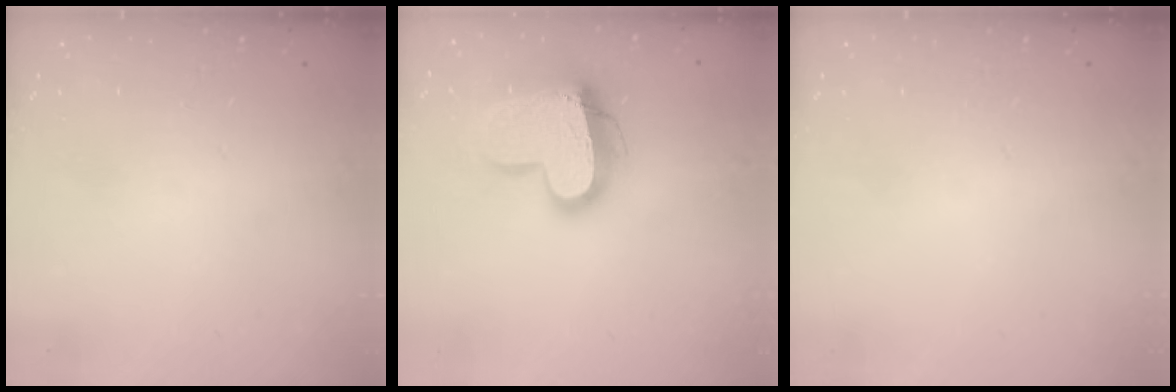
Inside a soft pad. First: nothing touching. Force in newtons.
{"total": 16.7, "press": 16.6, "slide": 1.4}
{"total": 0.0}